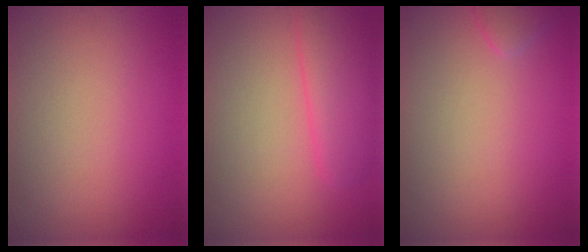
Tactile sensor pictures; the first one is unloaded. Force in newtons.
{"total": 2.7, "press": 2.7, "slide": 0.0}
{"total": 1.1, "press": 1.1, "slide": 0.1}